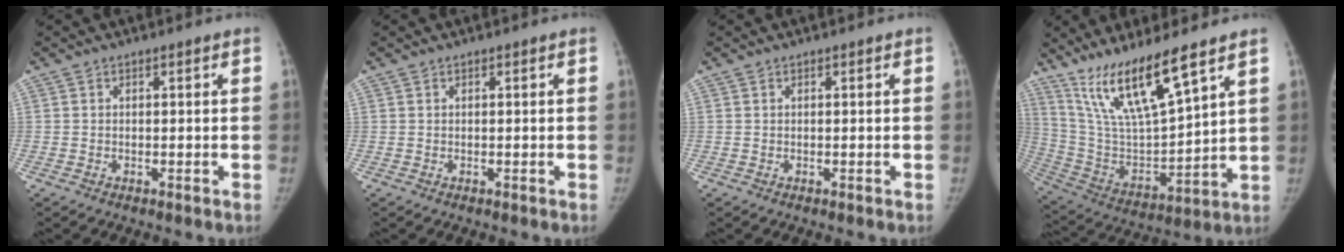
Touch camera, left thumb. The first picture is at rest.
{"total": 0.0}
{"total": 0.0}
{"total": 17.1, "force": [11.8, 2.9, 12.0], "torque": [-0.213, -0.060, 0.241]}